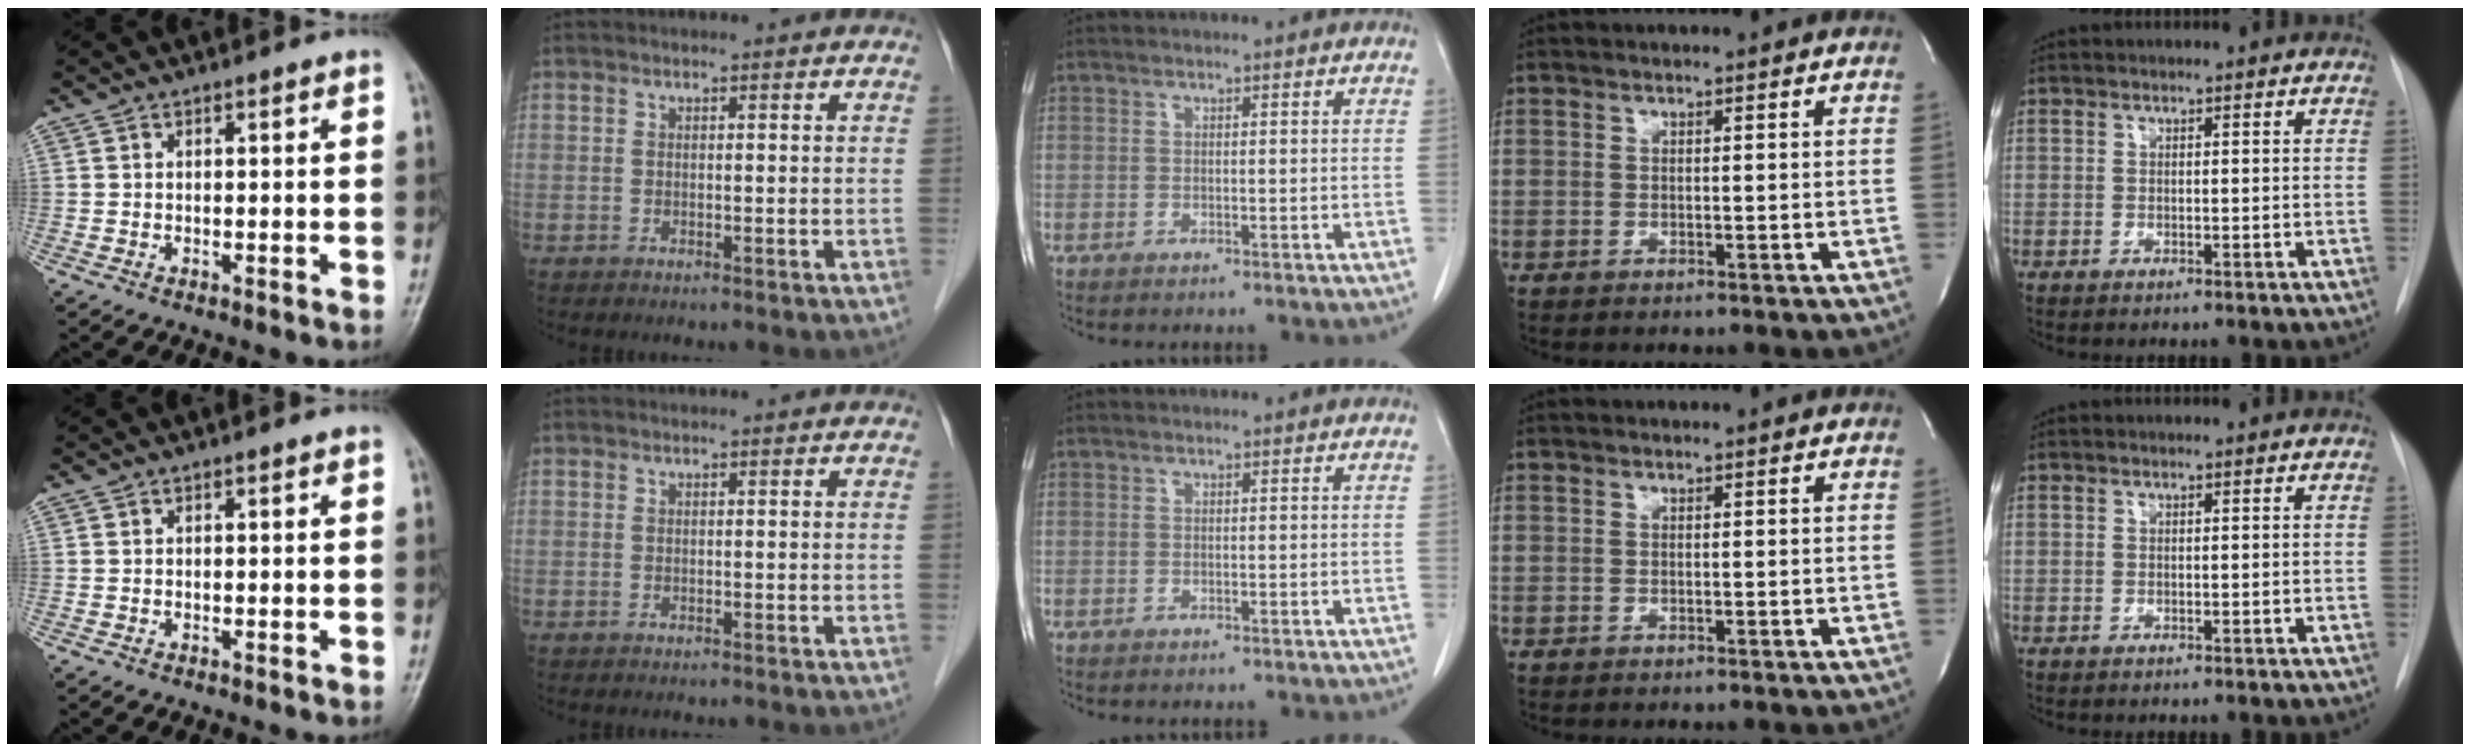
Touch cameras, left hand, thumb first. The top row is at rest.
{}